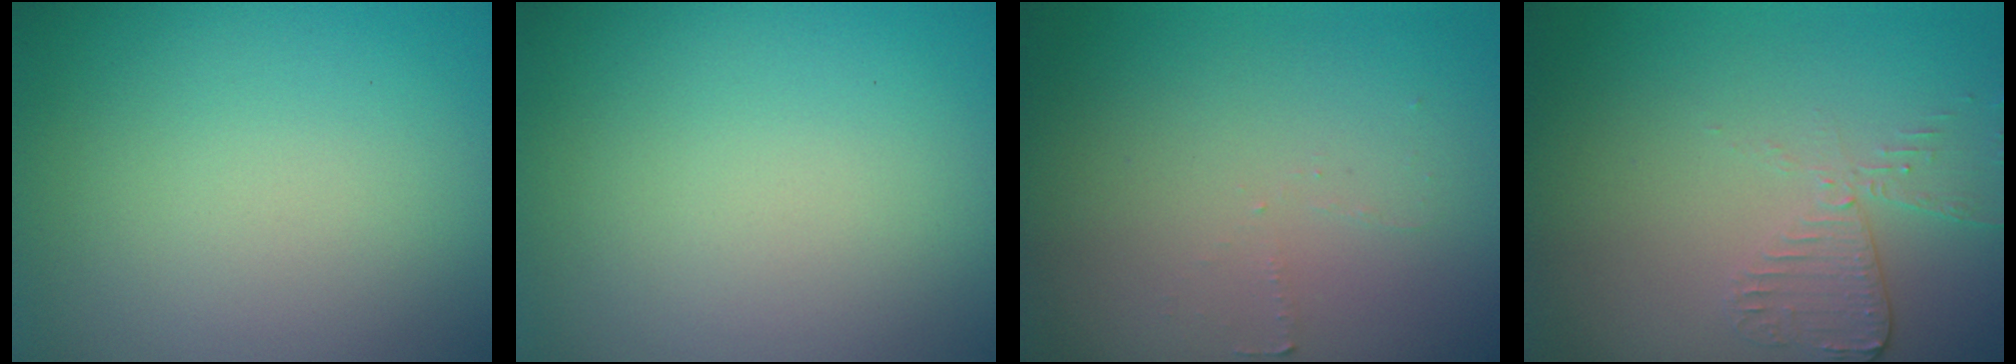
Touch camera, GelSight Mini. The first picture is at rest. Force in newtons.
{"total": 0.0}
{"total": 0.9, "press": 0.8, "slide": 0.3}
{"total": 2.7, "press": 2.4, "slide": 1.2}